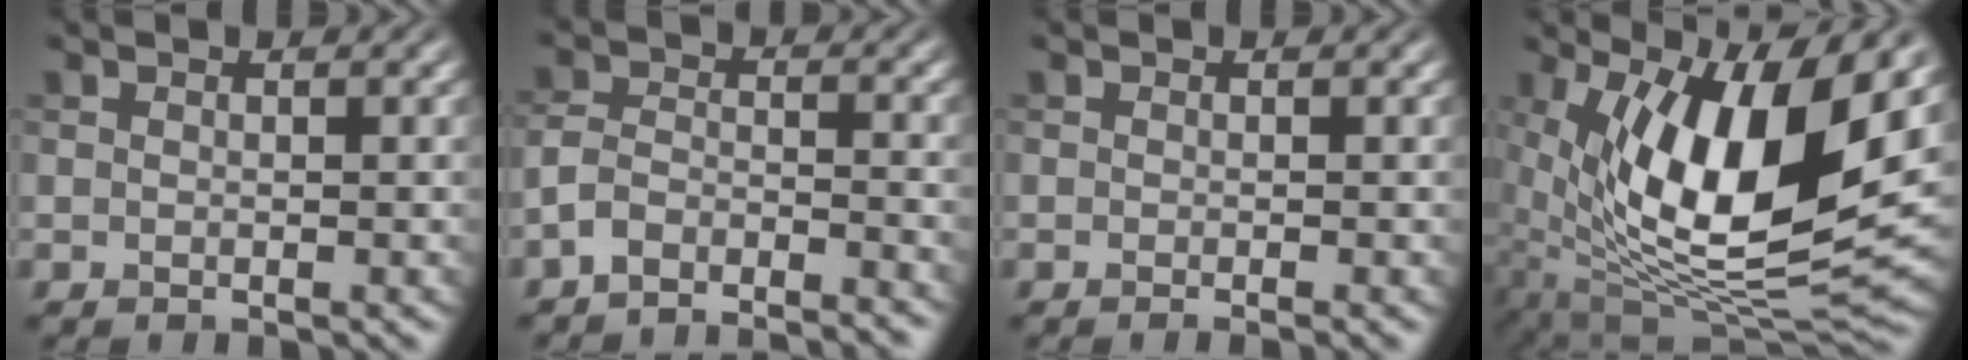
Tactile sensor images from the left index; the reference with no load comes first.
{"total": 4.7, "force": [-4.3, 1.0, 1.6], "torque": [-0.031, -0.001, -0.083]}
{"total": 1.3, "force": [-0.4, 0.4, 1.2], "torque": [-0.008, -0.007, -0.010]}
{"total": 14.9, "force": [3.5, 5.7, 13.4], "torque": [-0.231, -0.014, 0.063]}